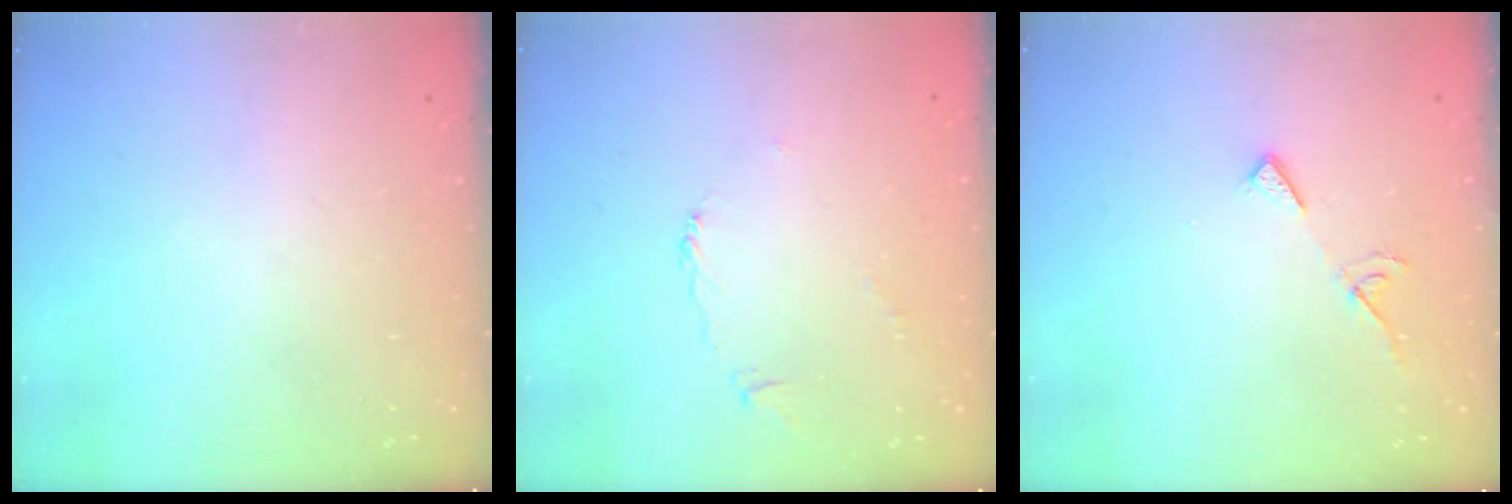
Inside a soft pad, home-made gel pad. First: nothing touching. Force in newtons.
{"total": 2.4, "press": 2.3, "slide": 0.7}
{"total": 7.7, "press": 7.7, "slide": 0.6}